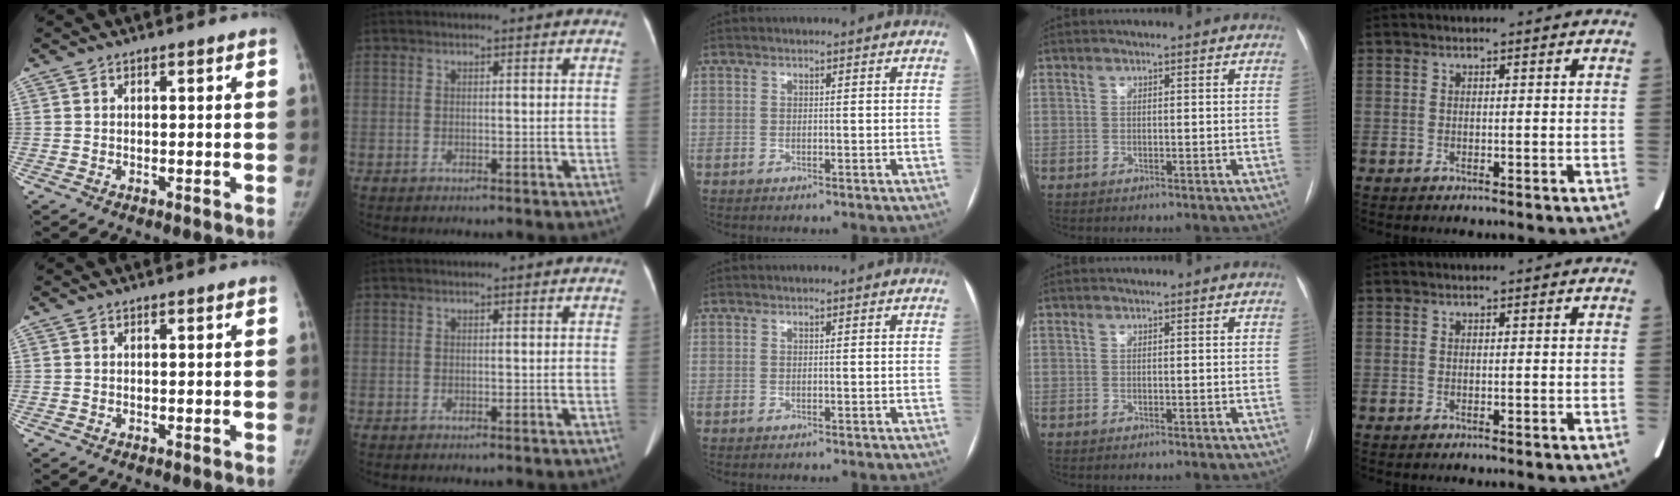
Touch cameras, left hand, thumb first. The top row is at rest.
{}